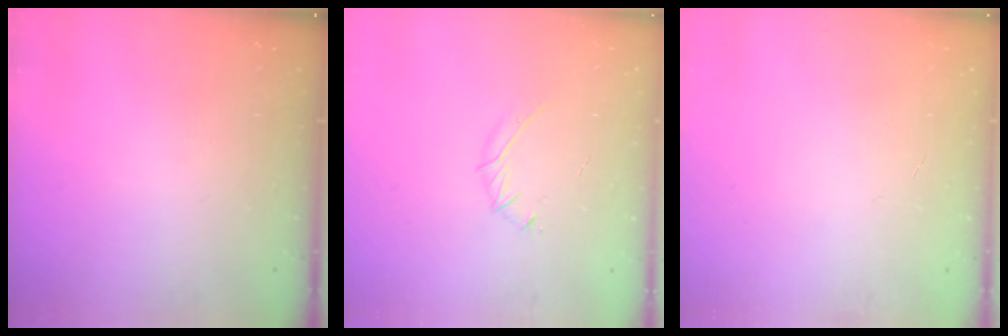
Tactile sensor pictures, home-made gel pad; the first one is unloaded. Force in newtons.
{"total": 3.5, "press": 3.4, "slide": 0.9}
{"total": 0.0}